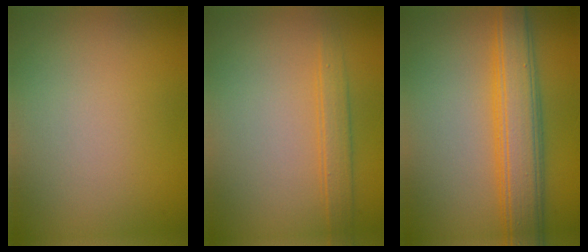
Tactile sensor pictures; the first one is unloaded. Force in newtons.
{"total": 1.9, "press": 1.9, "slide": 0.1}
{"total": 7.5, "press": 7.5, "slide": 0.1}